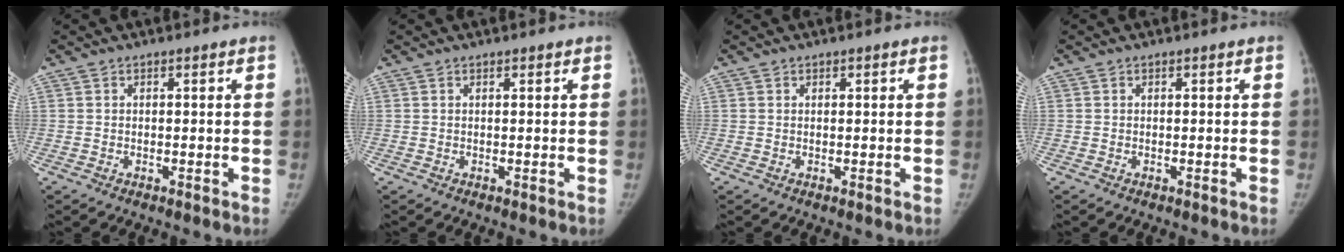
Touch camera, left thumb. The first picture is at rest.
{"total": 0.0}
{"total": 0.0}
{"total": 0.0}